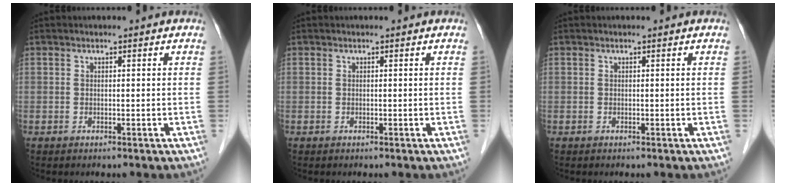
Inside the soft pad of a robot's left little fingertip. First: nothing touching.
{"total": 0.0}
{"total": 0.0}